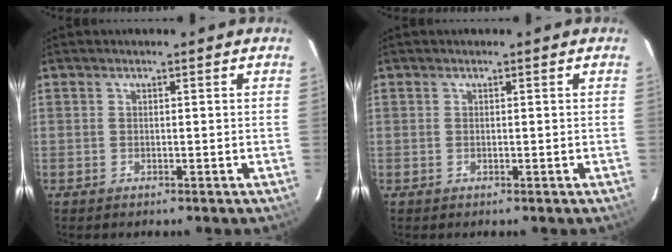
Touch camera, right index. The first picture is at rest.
{"total": 0.0}